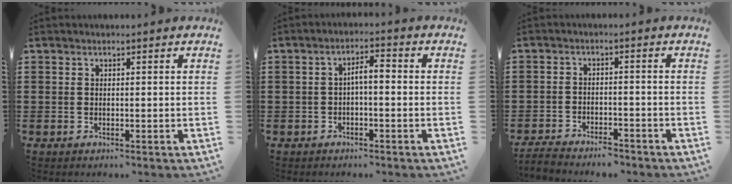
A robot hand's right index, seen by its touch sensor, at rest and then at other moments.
{"total": 2.8, "force": [-0.7, 0.8, 2.6], "torque": [-0.049, 0.008, -0.016]}
{"total": 3.6, "force": [-3.6, 0.3, 0.3], "torque": [-0.009, 0.002, -0.076]}